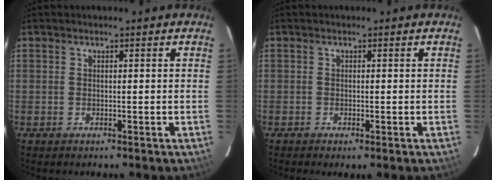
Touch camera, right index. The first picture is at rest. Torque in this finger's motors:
{"motor_torque": [0.92, -0.98, 0.39, 0.05]}